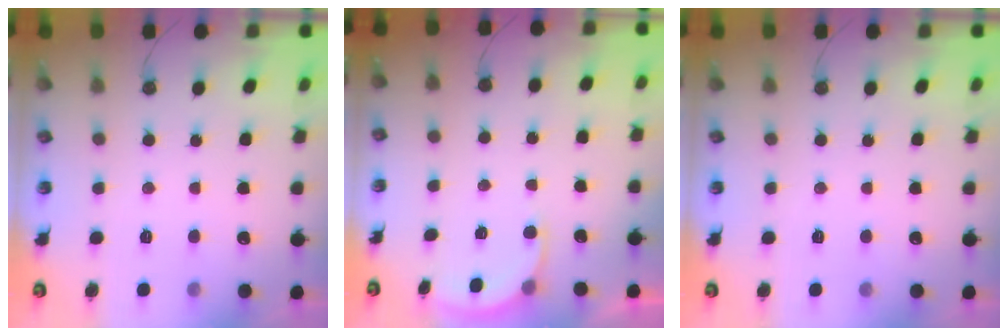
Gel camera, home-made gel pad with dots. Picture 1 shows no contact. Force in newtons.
{"total": 2.4, "press": 2.2, "slide": 0.9}
{"total": 0.0}